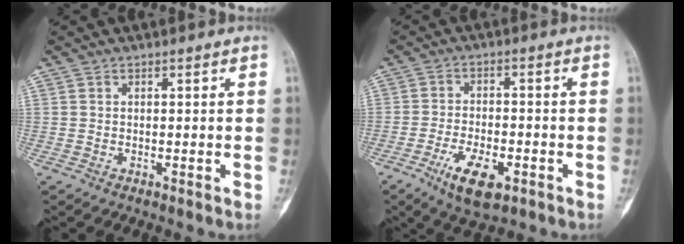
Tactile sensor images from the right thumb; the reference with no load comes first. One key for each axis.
{"total": 8.9, "fx": -4.3, "fy": 3.9, "fz": 6.7, "tx": -0.118, "ty": 0.011, "tz": -0.070}